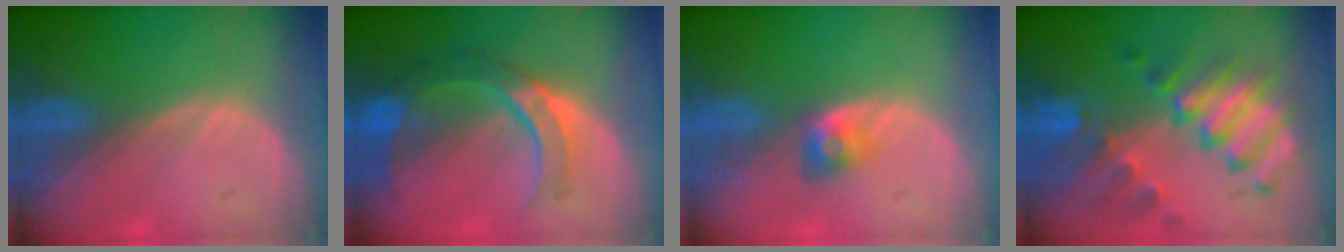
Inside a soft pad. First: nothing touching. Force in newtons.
{"total": 8.7, "press": 8.0, "slide": 3.2}
{"total": 2.9, "press": 2.5, "slide": 1.6}
{"total": 10.1, "press": 8.8, "slide": 4.8}